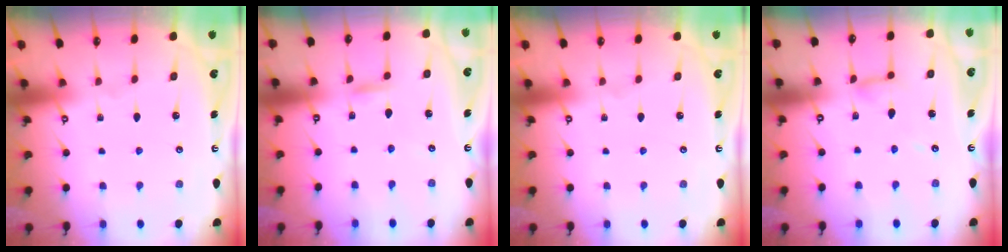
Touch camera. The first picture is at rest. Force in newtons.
{"total": 2.8, "press": 2.8, "slide": 0.3}
{"total": 0.0}
{"total": 4.9, "press": 4.9, "slide": 0.4}